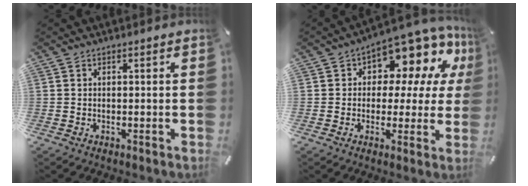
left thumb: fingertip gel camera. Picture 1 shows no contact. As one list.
[{"total": 10.8, "force": [7.2, 5.8, 5.7], "torque": [-0.079, -0.074, 0.126]}]